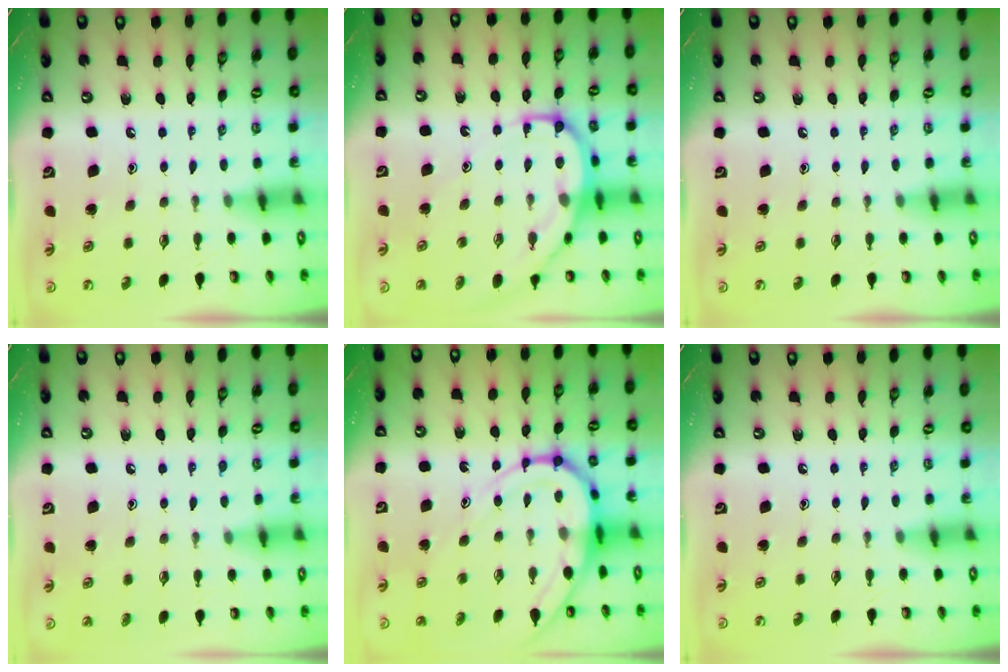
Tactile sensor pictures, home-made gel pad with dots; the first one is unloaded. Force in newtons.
{"total": 12.0, "press": 12.0, "slide": 1.3}
{"total": 0.0}
{"total": 4.2, "press": 4.1, "slide": 0.4}
{"total": 12.8, "press": 12.8, "slide": 1.3}
{"total": 0.0}